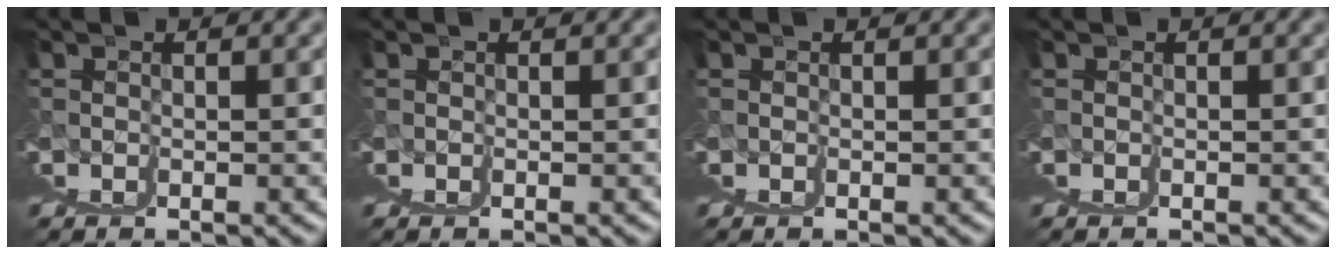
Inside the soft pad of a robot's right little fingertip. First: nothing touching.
{"total": 0.0}
{"total": 0.0}
{"total": 0.6, "force": [-0.1, -0.5, -0.4], "torque": [0.006, 0.002, -0.002]}